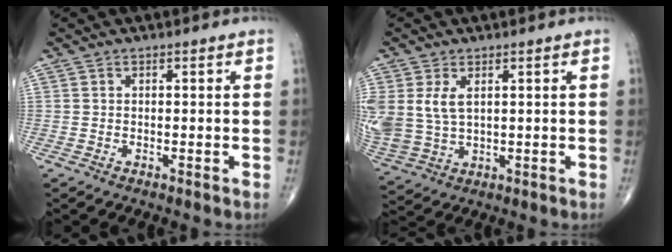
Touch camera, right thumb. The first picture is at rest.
{"total": 9.8, "force": [2.2, 6.2, 7.2], "torque": [-0.172, -0.005, 0.060]}